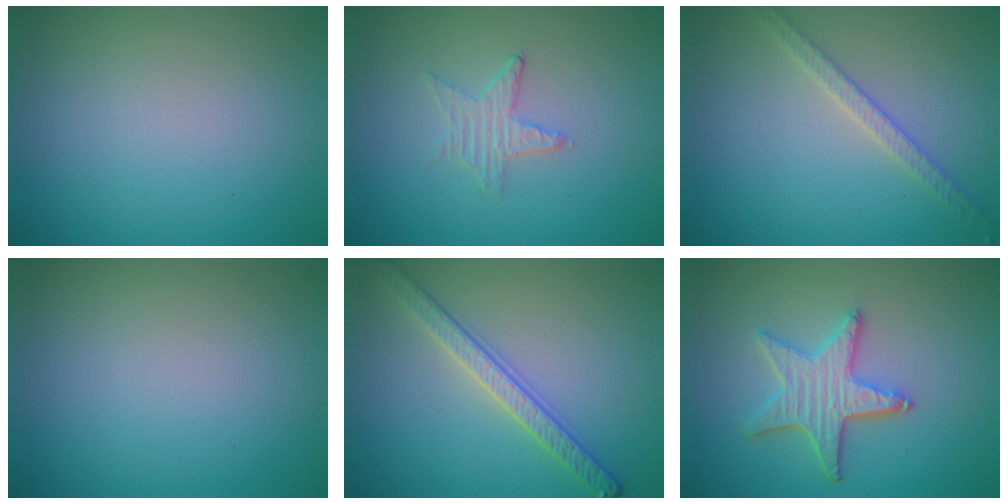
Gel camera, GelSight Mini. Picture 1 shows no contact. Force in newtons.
{"total": 0.9, "press": 0.9, "slide": 0.2}
{"total": 2.1, "press": 2.0, "slide": 0.6}
{"total": 0.0}
{"total": 3.2, "press": 3.1, "slide": 0.5}
{"total": 4.3, "press": 3.7, "slide": 2.2}